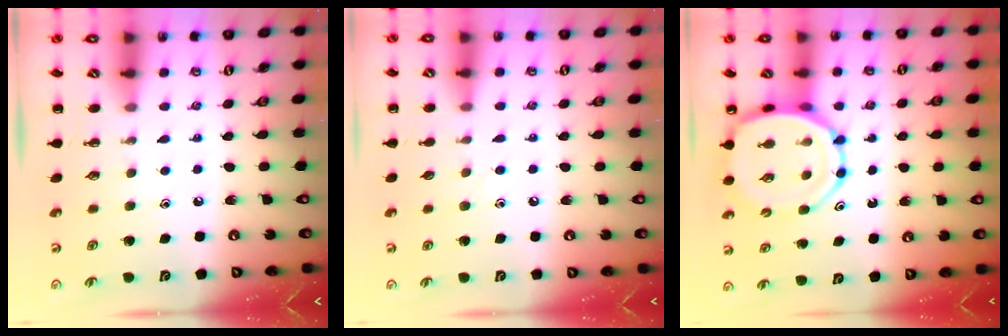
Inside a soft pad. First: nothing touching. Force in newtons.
{"total": 2.3, "press": 2.2, "slide": 0.9}
{"total": 12.0, "press": 11.5, "slide": 3.3}